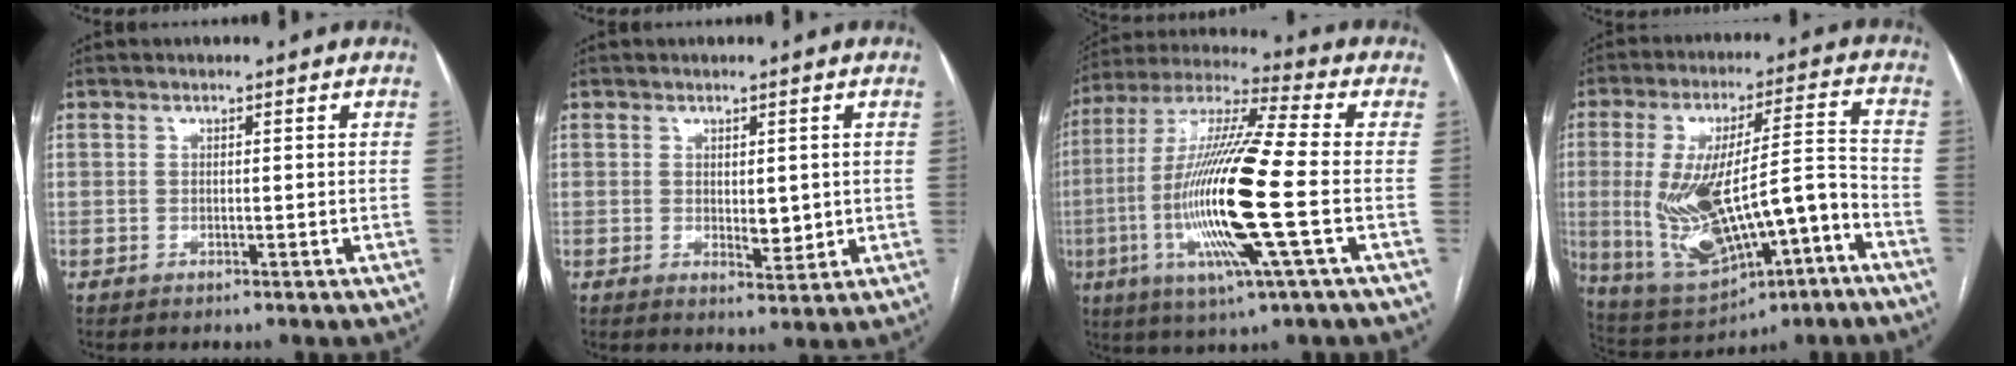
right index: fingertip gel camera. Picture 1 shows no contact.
{"total": 3.4, "force": [0.2, 1.7, 2.9], "torque": [-0.042, -0.010, 0.011]}
{"total": 19.3, "force": [-3.8, 0.4, 18.9], "torque": [-0.389, -0.013, -0.079]}
{"total": 19.0, "force": [-5.4, 5.4, 17.4], "torque": [-0.334, 0.013, -0.064]}